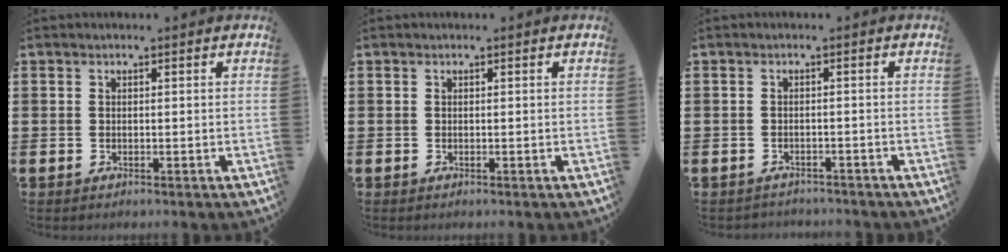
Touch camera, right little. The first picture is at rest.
{"total": 0.0}
{"total": 1.1, "force": [-1.1, 0.1, -0.1], "torque": [-0.002, 0.003, -0.024]}